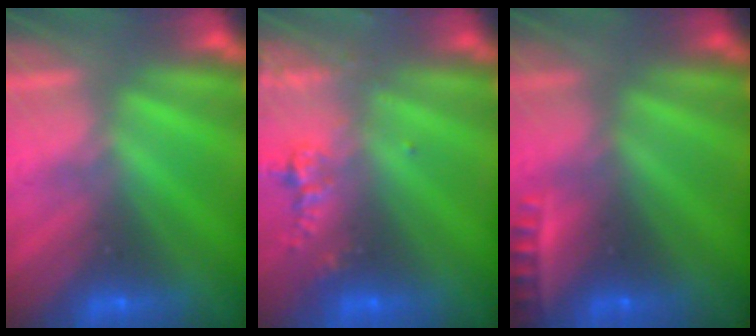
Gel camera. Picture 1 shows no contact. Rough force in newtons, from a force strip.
{"total": 2.4}
{"total": 2.3}